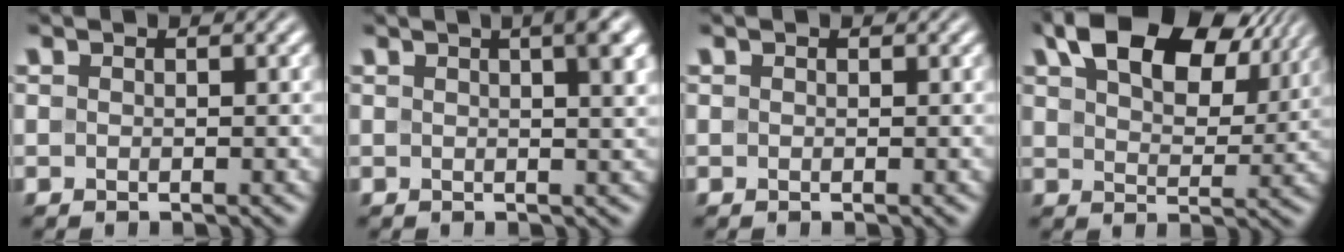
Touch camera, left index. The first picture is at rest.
{"total": 5.2, "force": [2.1, 1.7, 4.5], "torque": [-0.030, 0.022, 0.009]}
{"total": 0.0}
{"total": 11.9, "force": [6.6, 6.4, 7.5], "torque": [-0.128, 0.020, 0.112]}